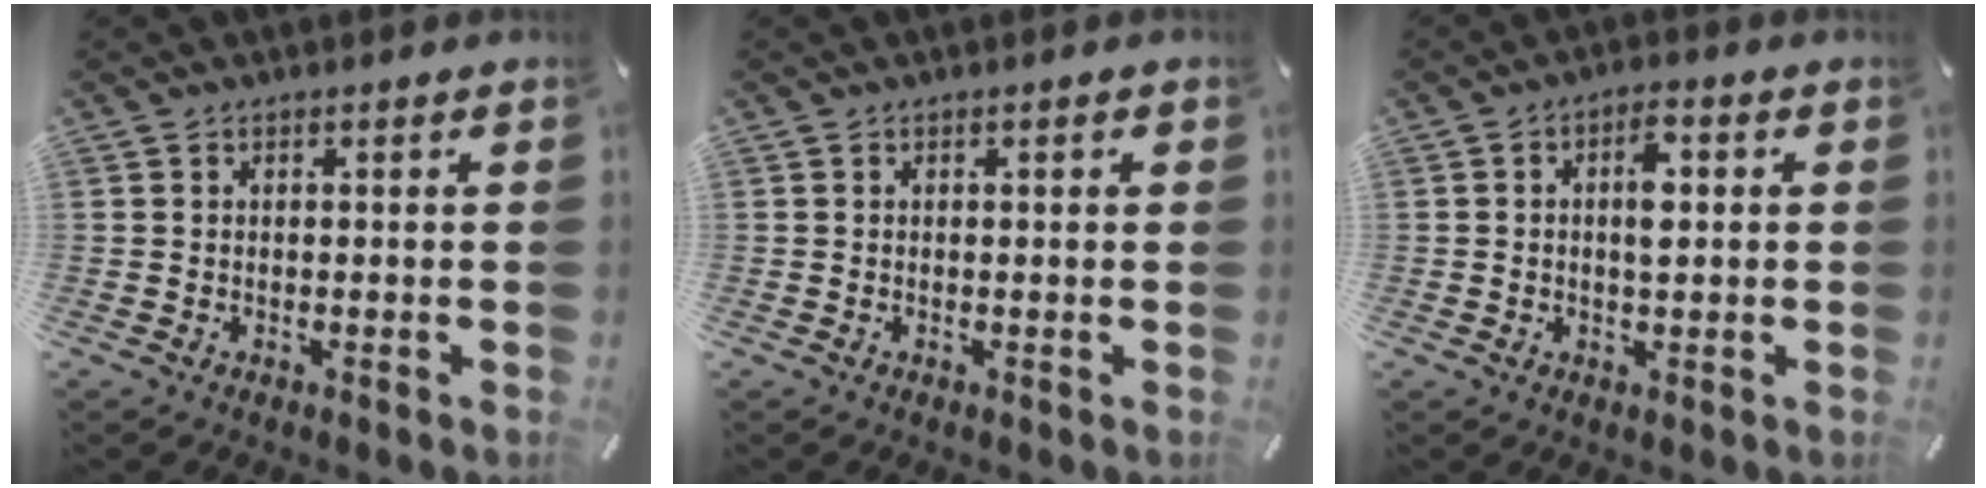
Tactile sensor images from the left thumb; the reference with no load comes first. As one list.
[{"total": 0.9, "force": [0.2, 0.2, 0.8], "torque": [-0.016, 0.002, 0.003]}, {"total": 6.0, "force": [0.8, 3.0, 5.1], "torque": [-0.078, 0.002, 0.007]}]